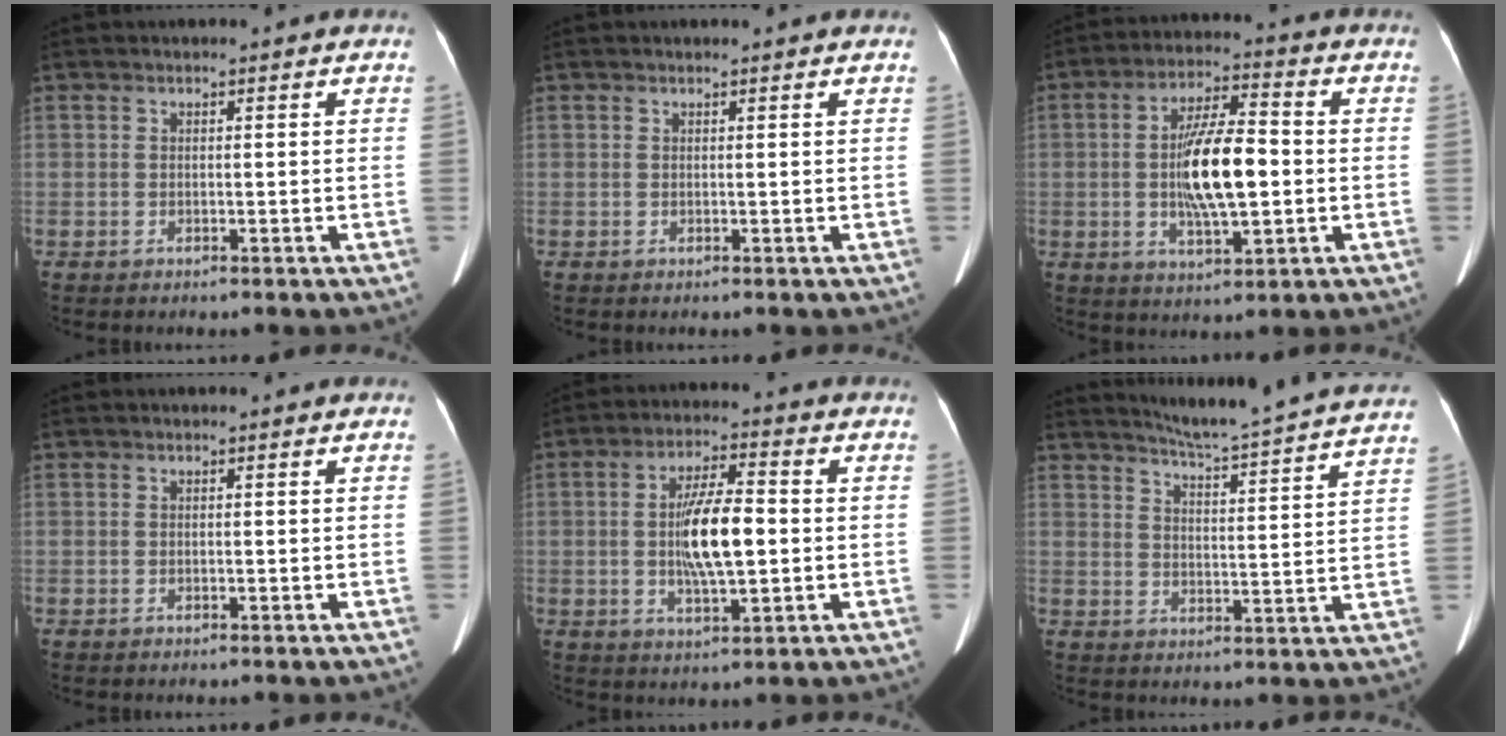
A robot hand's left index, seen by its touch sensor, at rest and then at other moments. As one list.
[{"total": 1.4, "force": [1.3, 0.0, 0.4], "torque": [-0.011, 0.010, 0.017]}, {"total": 11.6, "force": [-0.7, 3.0, 11.2], "torque": [-0.209, 0.006, -0.011]}, {"total": 0.0}, {"total": 9.5, "force": [-0.3, 2.3, 9.2], "torque": [-0.174, 0.004, -0.004]}, {"total": 18.6, "force": [17.4, -1.1, 6.6], "torque": [-0.113, -0.048, 0.219]}]